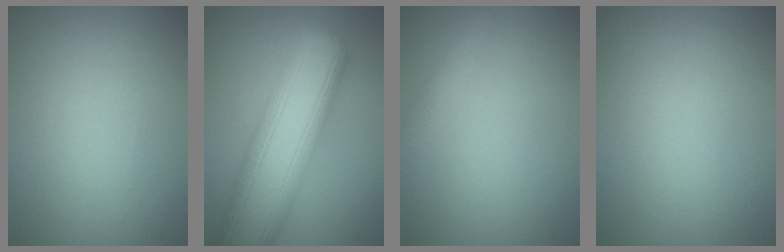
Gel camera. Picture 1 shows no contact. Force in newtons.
{"total": 12.5, "press": 12.4, "slide": 0.7}
{"total": 1.8, "press": 1.8, "slide": 0.1}
{"total": 0.0}